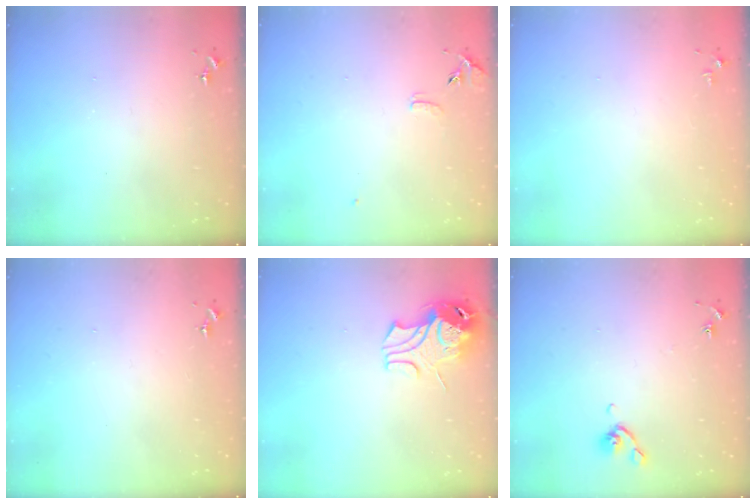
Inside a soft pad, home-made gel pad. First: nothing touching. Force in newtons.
{"total": 6.9, "press": 6.9, "slide": 0.6}
{"total": 2.8, "press": 2.8, "slide": 0.4}
{"total": 0.0}
{"total": 9.7, "press": 9.6, "slide": 1.4}
{"total": 5.2, "press": 5.1, "slide": 1.0}